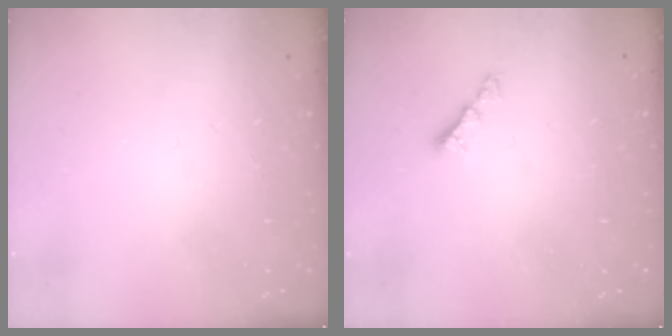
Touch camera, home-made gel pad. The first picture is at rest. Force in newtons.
{"total": 3.4, "press": 3.3, "slide": 0.6}